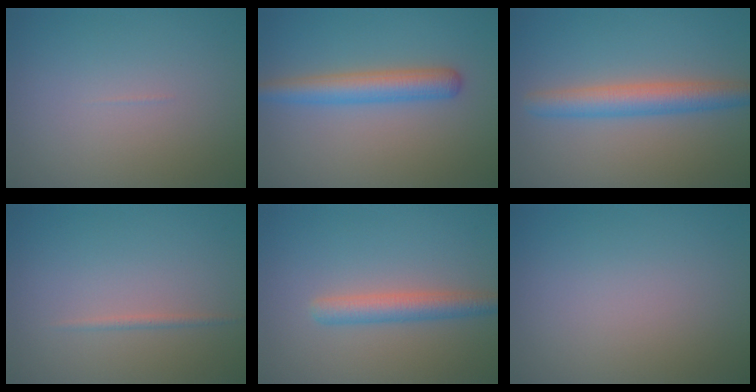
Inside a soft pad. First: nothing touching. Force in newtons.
{"total": 3.8, "press": 3.8, "slide": 0.1}
{"total": 4.1, "press": 4.1, "slide": 0.2}
{"total": 0.8, "press": 0.7, "slide": 0.1}
{"total": 3.0, "press": 3.0, "slide": 0.1}
{"total": 0.0}